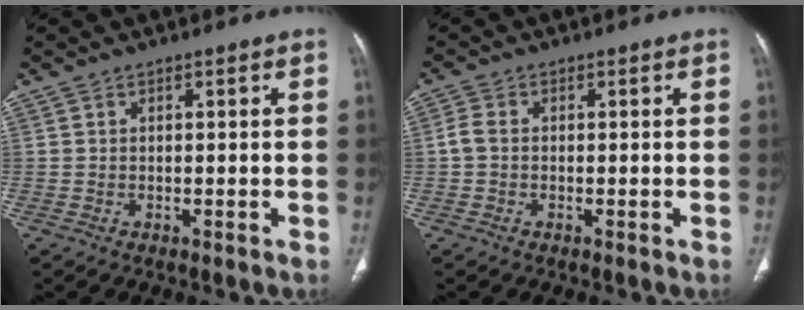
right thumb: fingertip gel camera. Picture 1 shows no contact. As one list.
[{"total": 2.2, "force": [-0.3, 1.6, 1.6], "torque": [-0.036, 0.004, -0.013]}]